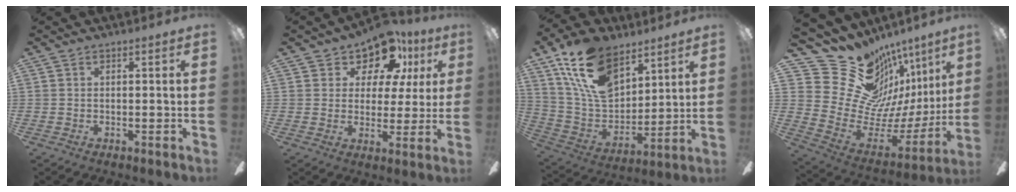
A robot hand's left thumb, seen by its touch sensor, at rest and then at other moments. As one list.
[{"total": 12.3, "force": [8.5, 6.9, 5.7], "torque": [-0.094, -0.047, 0.154]}, {"total": 19.5, "force": [12.0, 10.9, 10.8], "torque": [-0.215, -0.048, 0.225]}, {"total": 25.6, "force": [16.7, 15.8, 11.4], "torque": [-0.193, -0.129, 0.334]}]